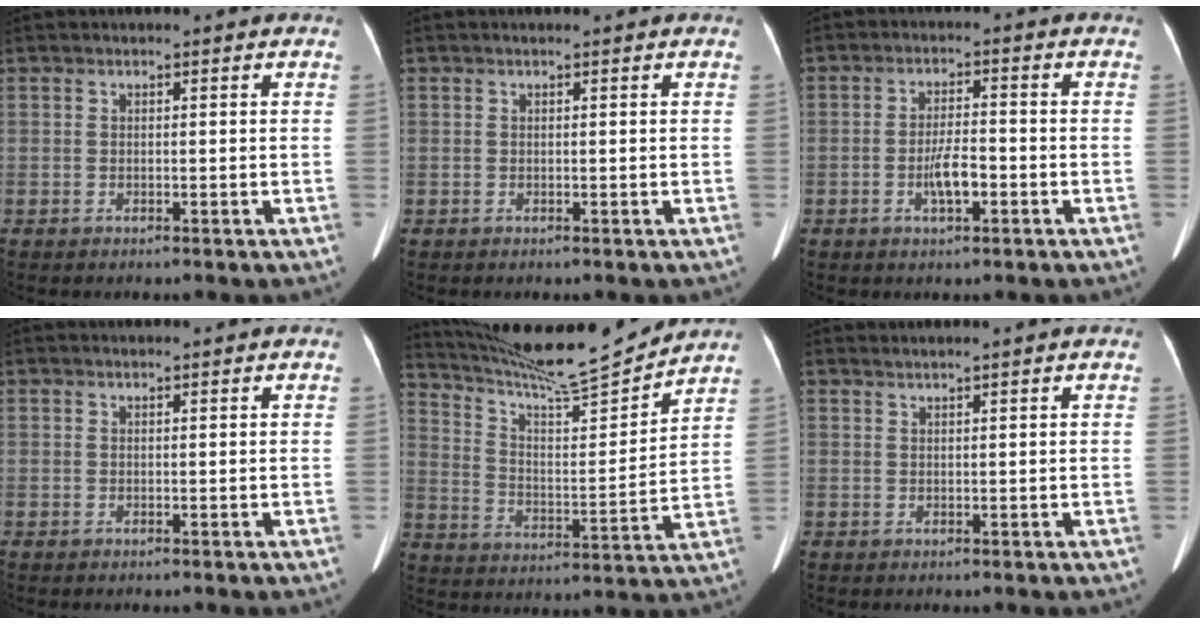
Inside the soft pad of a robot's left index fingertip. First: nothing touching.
{"total": 1.4, "force": [1.2, 0.0, 0.7], "torque": [-0.007, 0.015, 0.017]}
{"total": 4.1, "force": [-1.5, 1.0, 3.7], "torque": [-0.071, 0.000, -0.028]}
{"total": 2.0, "force": [1.9, 0.1, 0.6], "torque": [-0.009, 0.019, 0.024]}
{"total": 17.4, "force": [16.4, -0.4, 5.8], "torque": [-0.109, -0.023, 0.259]}
{"total": 3.0, "force": [2.7, -0.4, 1.2], "torque": [-0.016, 0.018, 0.040]}